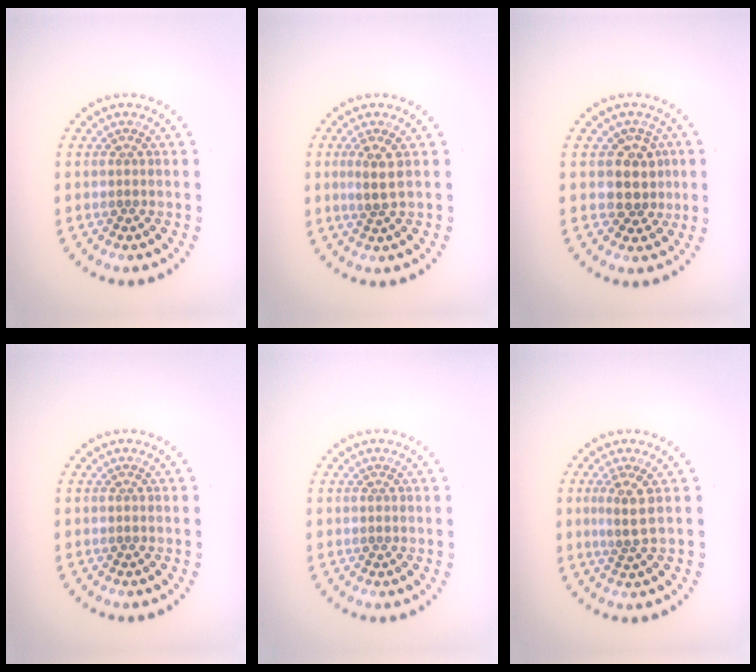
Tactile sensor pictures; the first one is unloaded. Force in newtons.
{"total": 2.0, "press": 1.7, "slide": 1.1}
{"total": 3.0, "press": 2.5, "slide": 1.6}
{"total": 0.0}
{"total": 0.0}
{"total": 2.2, "press": 1.7, "slide": 1.4}